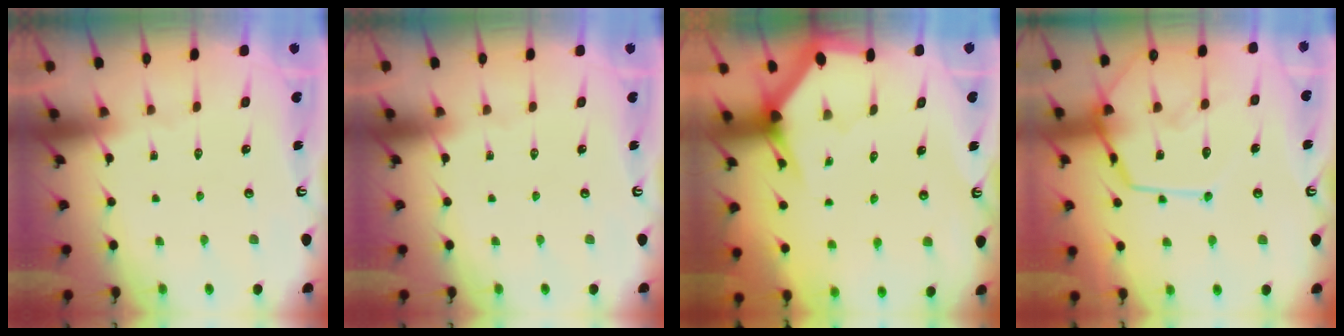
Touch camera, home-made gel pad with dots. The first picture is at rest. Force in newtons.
{"total": 0.0}
{"total": 3.0, "press": 3.0, "slide": 0.0}
{"total": 15.1, "press": 15.0, "slide": 1.6}